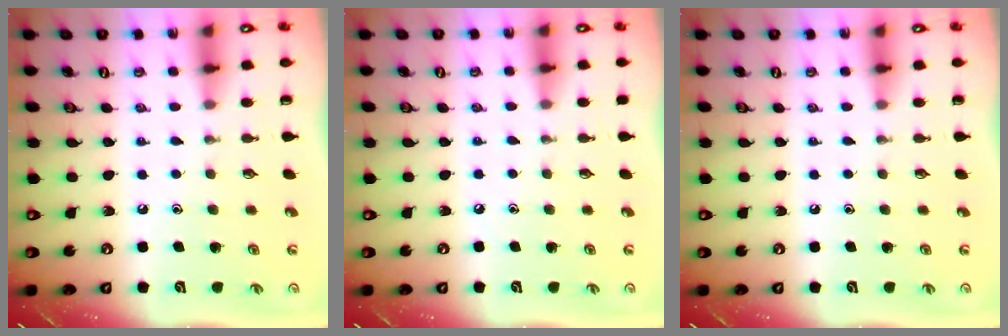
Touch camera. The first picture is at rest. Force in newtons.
{"total": 2.5, "press": 2.5, "slide": 0.4}
{"total": 0.0}